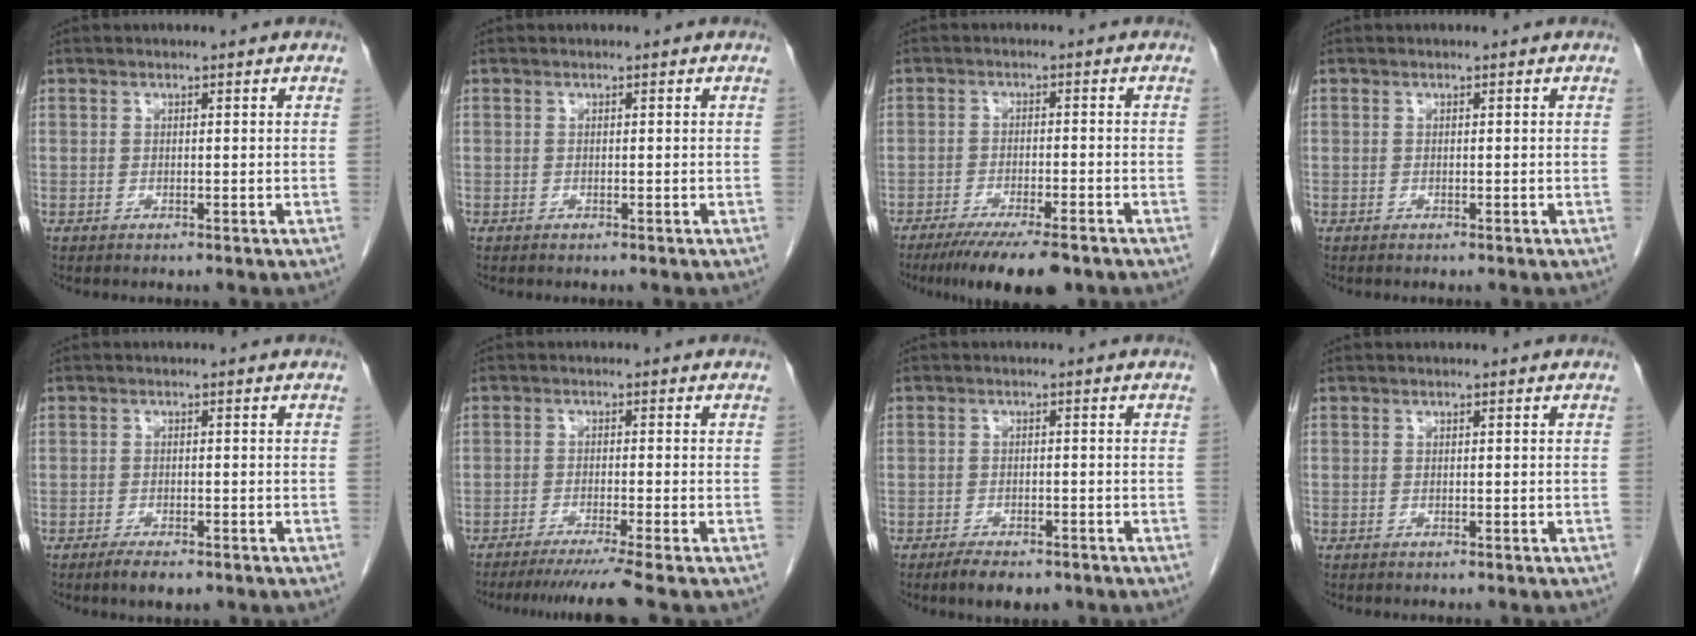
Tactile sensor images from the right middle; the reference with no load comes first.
{"total": 0.0}
{"total": 10.4, "force": [-7.8, 1.5, 6.6], "torque": [-0.095, -0.019, -0.120]}
{"total": 0.0}
{"total": 2.9, "force": [-2.0, 0.9, 1.9], "torque": [-0.035, -0.004, -0.029]}
{"total": 7.6, "force": [-6.2, -2.3, 3.7], "torque": [-0.039, -0.029, -0.098]}
{"total": 4.4, "force": [-3.3, 1.7, 2.3], "torque": [-0.036, -0.004, -0.044]}
{"total": 0.0}